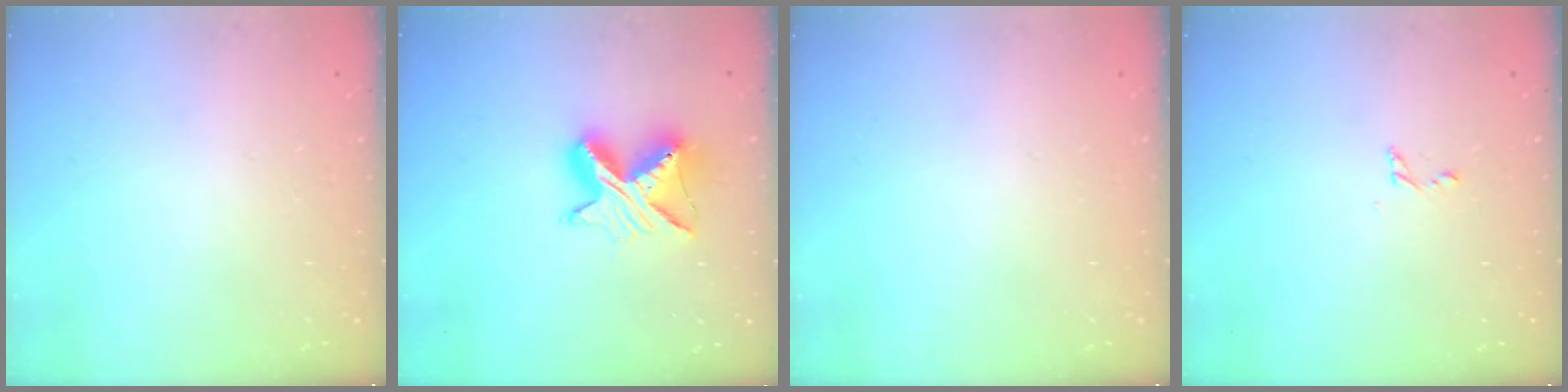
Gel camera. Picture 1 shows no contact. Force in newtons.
{"total": 10.2, "press": 10.2, "slide": 0.6}
{"total": 0.0}
{"total": 2.5, "press": 2.5, "slide": 0.2}